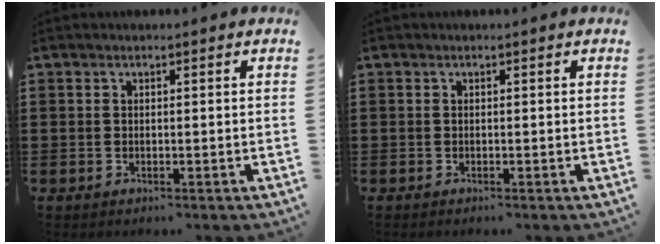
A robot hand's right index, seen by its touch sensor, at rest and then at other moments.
{"total": 0.0}